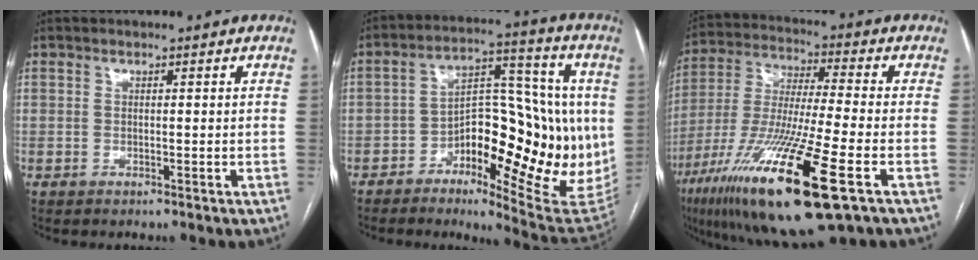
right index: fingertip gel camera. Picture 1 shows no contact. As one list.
[{"total": 18.4, "force": [-2.5, 7.6, 16.5], "torque": [-0.222, 0.026, -0.032]}, {"total": 21.6, "force": [-10.2, 1.3, 19.0], "torque": [-0.379, -0.051, -0.181]}]